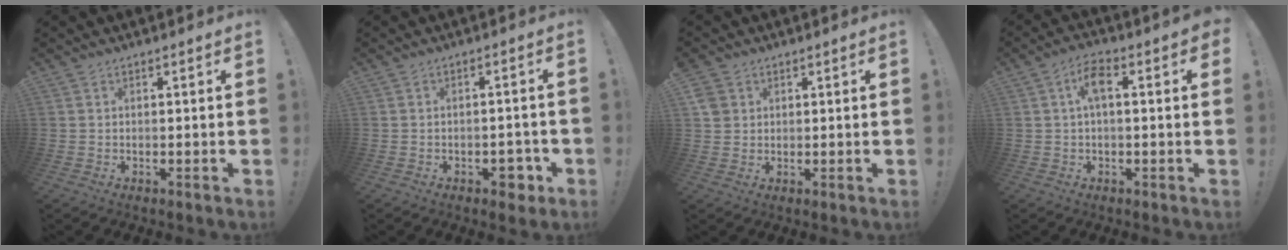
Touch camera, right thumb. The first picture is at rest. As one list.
[{"total": 4.4, "force": [-2.1, 2.8, 2.7], "torque": [-0.026, 0.015, -0.033]}, {"total": 3.8, "force": [1.8, 3.1, 1.3], "torque": [-0.014, -0.002, 0.036]}, {"total": 6.0, "force": [0.8, 2.3, 5.5], "torque": [-0.100, 0.010, 0.013]}]